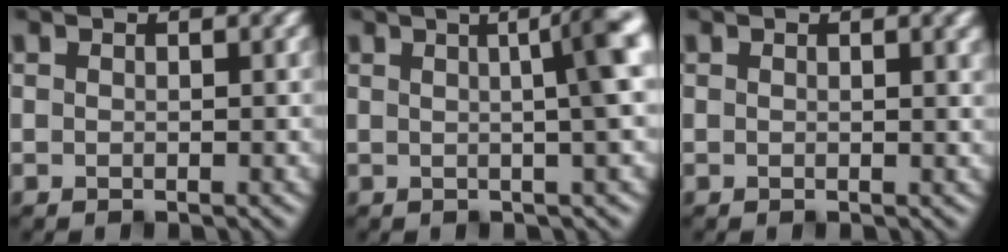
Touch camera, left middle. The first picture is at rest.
{"total": 7.3, "force": [1.9, 2.0, 6.8], "torque": [-0.039, 0.031, 0.003]}
{"total": 2.5, "force": [1.4, 0.7, 1.9], "torque": [-0.018, 0.008, 0.020]}